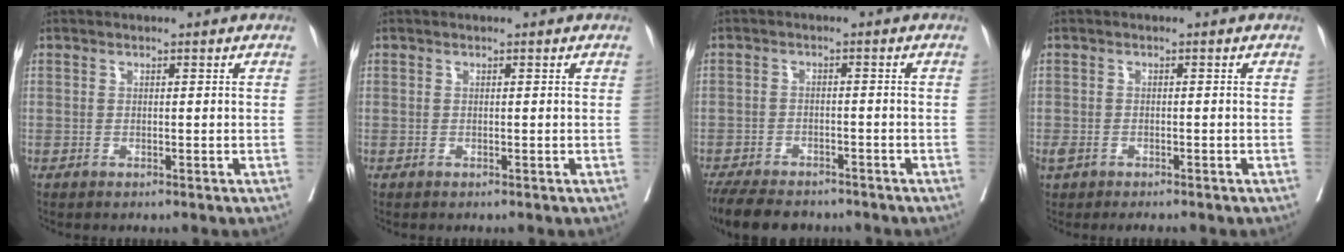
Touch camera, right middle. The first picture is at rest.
{"total": 0.0}
{"total": 11.4, "force": [-9.5, 4.1, 4.8], "torque": [-0.092, -0.013, -0.141]}
{"total": 2.5, "force": [-1.8, 1.2, 1.3], "torque": [-0.027, -0.001, -0.025]}